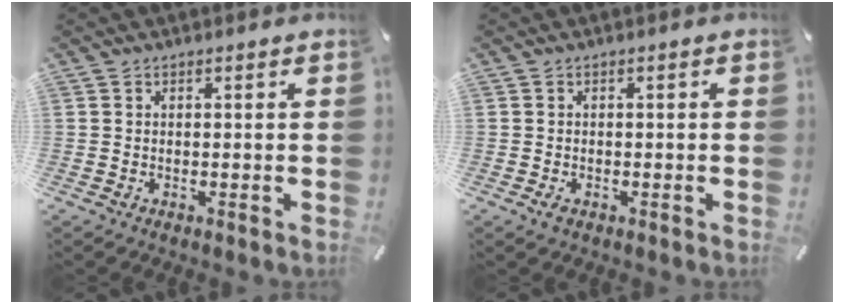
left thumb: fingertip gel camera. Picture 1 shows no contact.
{"total": 1.4, "force": [-0.7, 0.8, 0.9], "torque": [-0.016, 0.002, -0.013]}